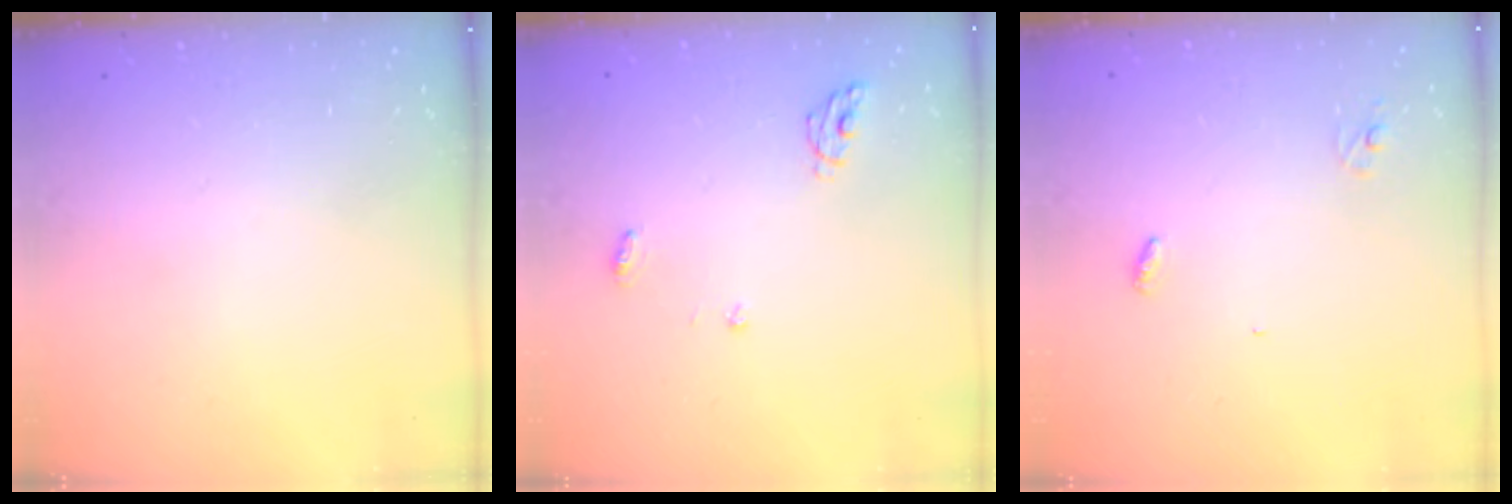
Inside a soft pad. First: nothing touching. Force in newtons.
{"total": 5.2, "press": 5.2, "slide": 0.3}
{"total": 2.7, "press": 2.7, "slide": 0.2}